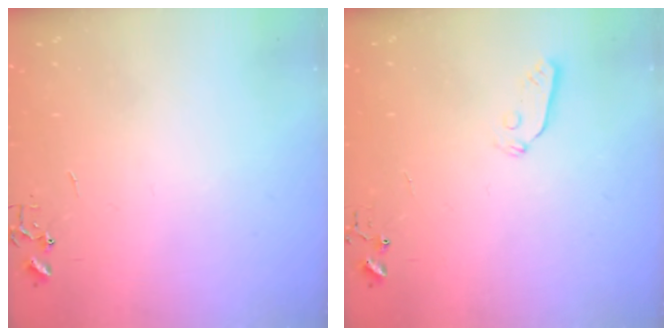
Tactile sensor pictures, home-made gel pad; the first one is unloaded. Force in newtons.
{"total": 3.6, "press": 3.6, "slide": 0.5}